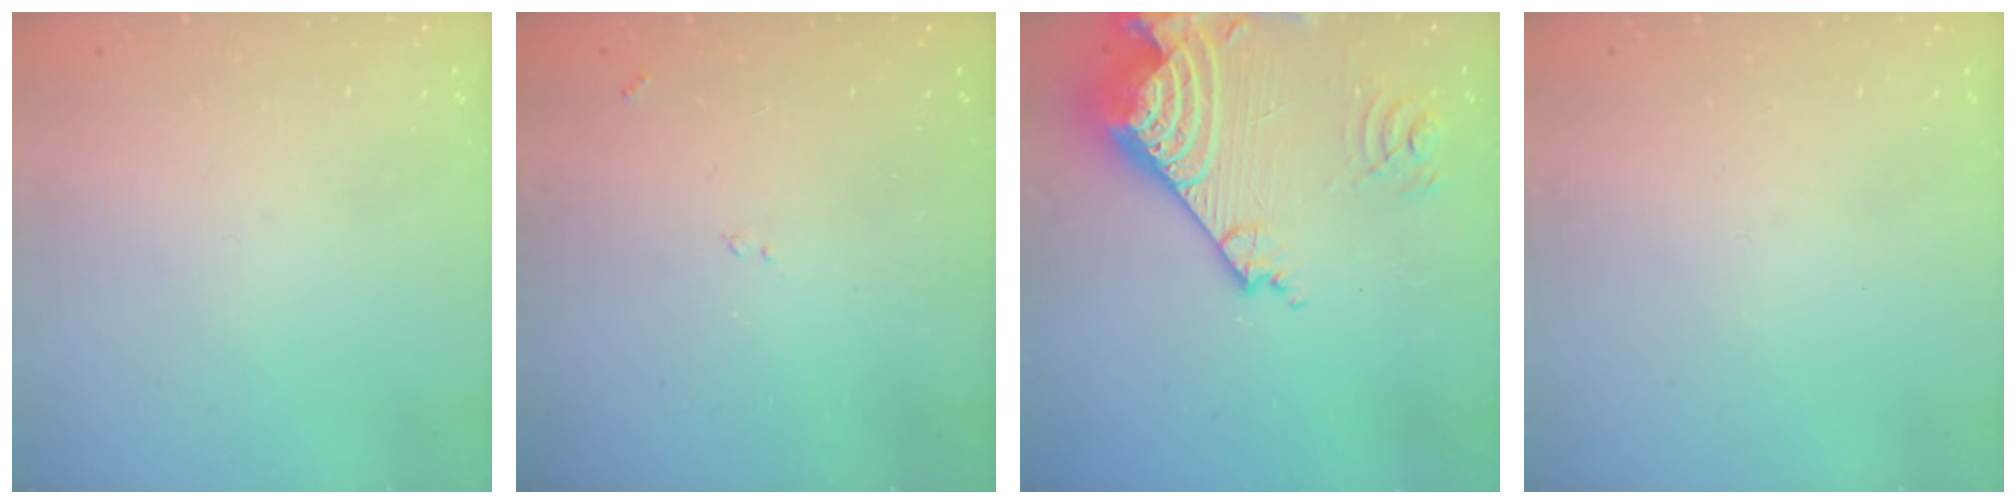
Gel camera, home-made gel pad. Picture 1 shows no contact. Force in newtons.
{"total": 7.3, "press": 7.3, "slide": 0.8}
{"total": 23.5, "press": 23.4, "slide": 2.7}
{"total": 0.0}